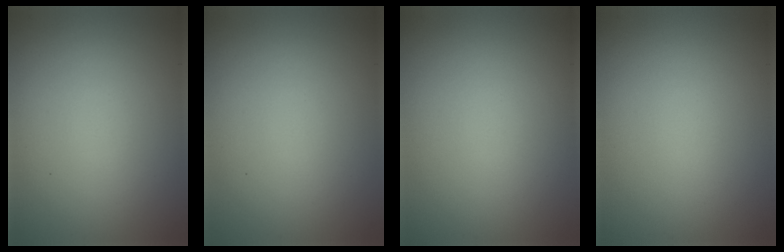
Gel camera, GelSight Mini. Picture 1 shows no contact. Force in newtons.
{"total": 0.0}
{"total": 0.0}
{"total": 0.0}